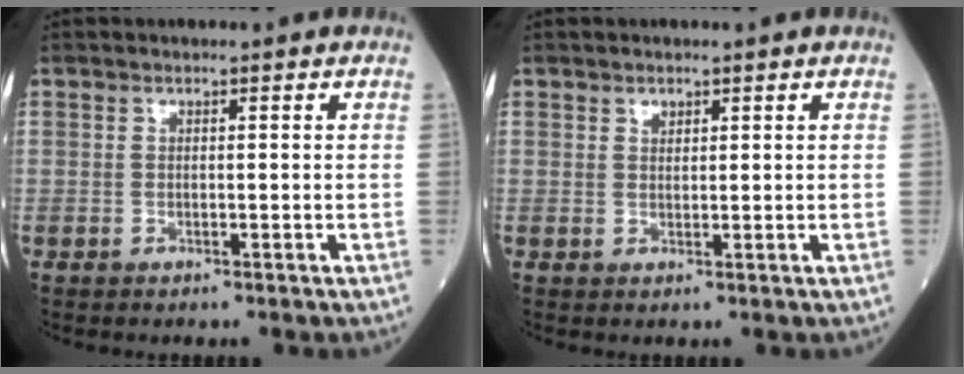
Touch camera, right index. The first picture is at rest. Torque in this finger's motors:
{"motor_torque": [-0.03, 0.03, 0.00, 0.01]}